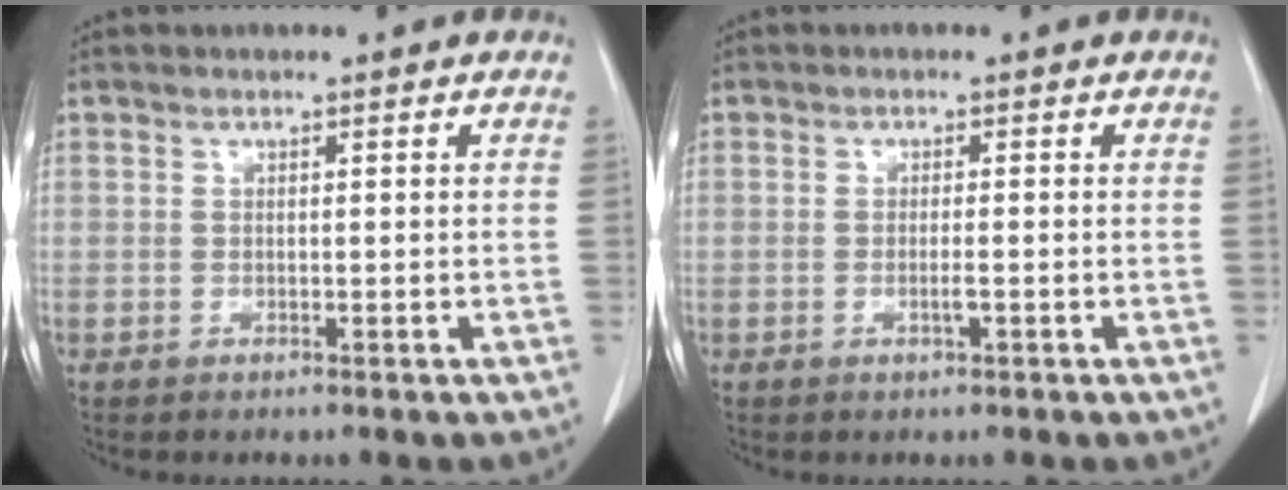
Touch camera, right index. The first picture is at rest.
{"total": 1.4, "force": [-0.5, 0.1, 1.3], "torque": [-0.028, -0.002, -0.008]}